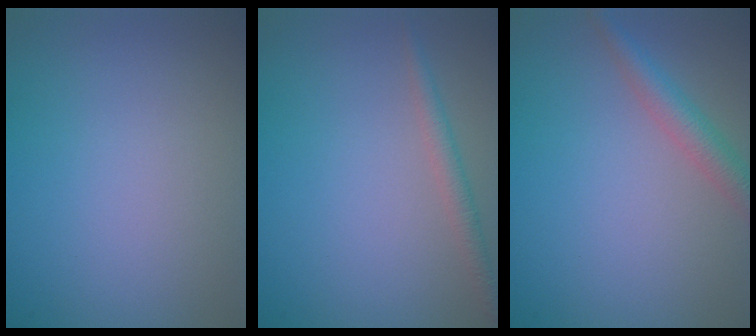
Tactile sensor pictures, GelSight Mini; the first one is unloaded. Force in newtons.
{"total": 1.6, "press": 1.6, "slide": 0.0}
{"total": 2.7, "press": 2.7, "slide": 0.1}